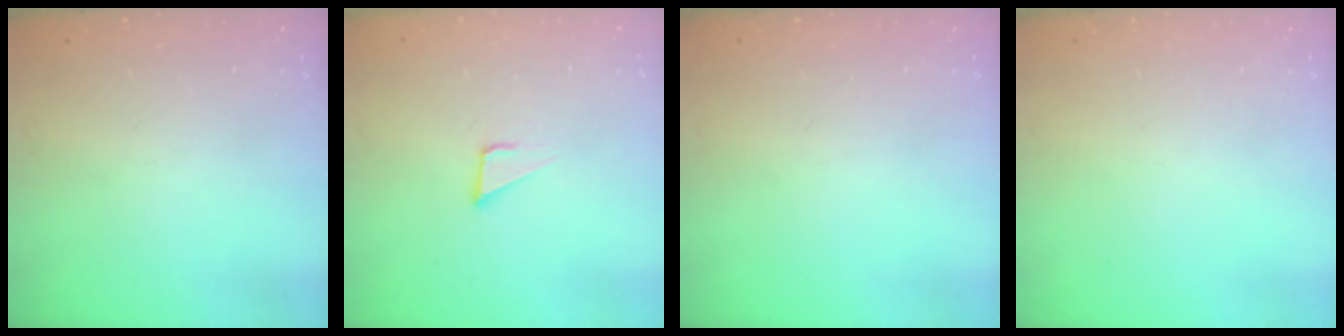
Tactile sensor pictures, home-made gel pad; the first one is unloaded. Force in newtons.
{"total": 3.2, "press": 3.2, "slide": 0.2}
{"total": 0.0}
{"total": 0.0}